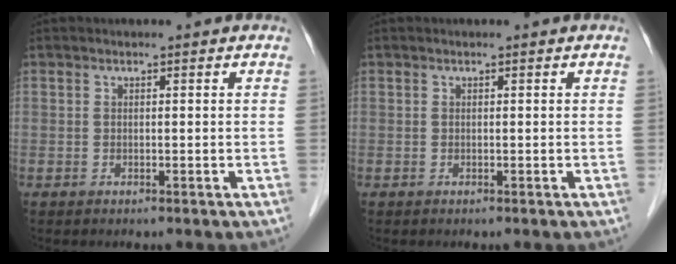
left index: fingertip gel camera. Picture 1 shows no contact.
{"total": 0.0}